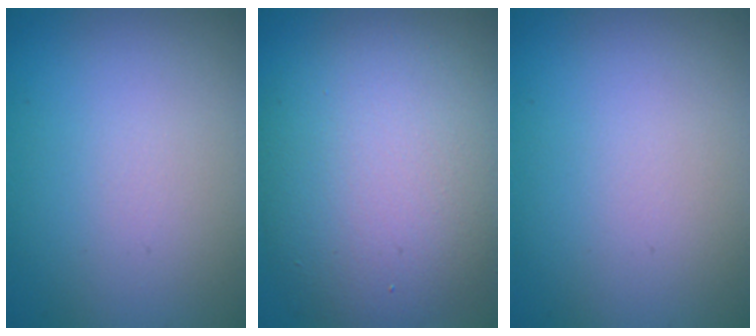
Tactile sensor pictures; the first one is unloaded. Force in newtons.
{"total": 9.7, "press": 9.6, "slide": 0.7}
{"total": 0.0}